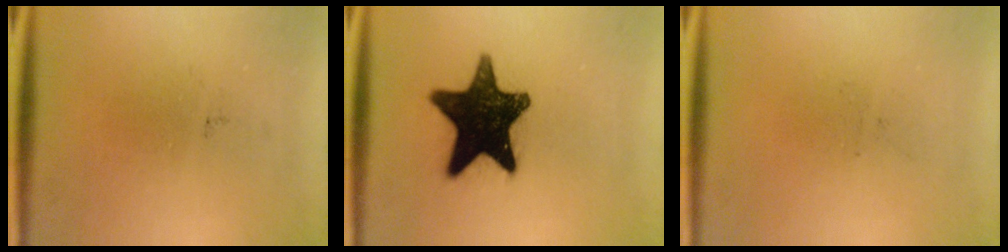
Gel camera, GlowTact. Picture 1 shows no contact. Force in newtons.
{"total": 16.8}
{"total": 0.0}